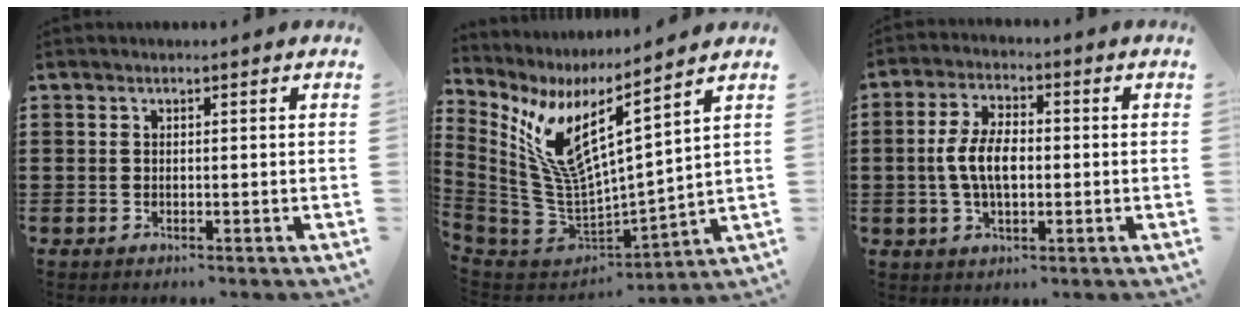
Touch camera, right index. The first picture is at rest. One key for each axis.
{"total": 9.5, "fx": 4.9, "fy": 2.4, "fz": 7.7, "tx": -0.188, "ty": -0.057, "tz": 0.078}
{"total": 6.7, "fx": -0.4, "fy": 3.2, "fz": 5.8, "tx": -0.128, "ty": 0.002, "tz": -0.013}